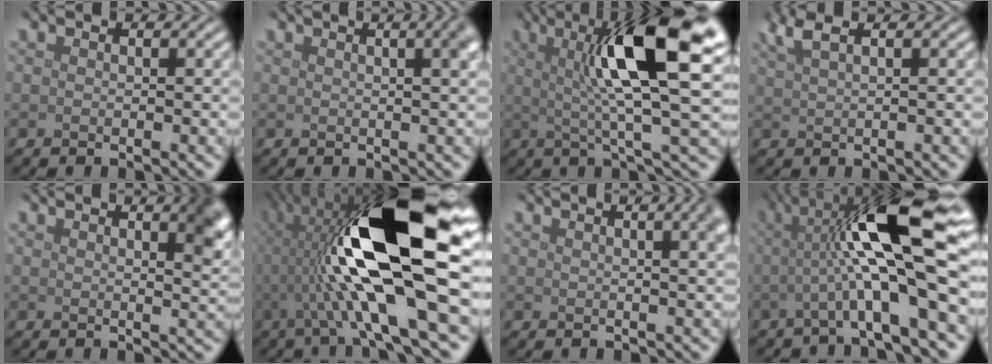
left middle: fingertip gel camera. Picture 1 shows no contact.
{"total": 6.2, "force": [2.3, 3.0, 4.9], "torque": [-0.013, 0.044, -0.006]}
{"total": 11.5, "force": [2.8, 2.6, 10.9], "torque": [-0.154, 0.011, 0.042]}
{"total": 3.3, "force": [2.2, 1.0, 2.2], "torque": [-0.029, 0.015, 0.027]}
{"total": 4.1, "force": [2.1, 1.4, 3.3], "torque": [-0.027, 0.006, 0.027]}
{"total": 16.1, "force": [0.8, 3.8, 15.6], "torque": [-0.264, 0.017, 0.012]}
{"total": 6.2, "force": [2.3, 2.9, 5.0], "torque": [-0.019, 0.040, -0.003]}
{"total": 11.9, "force": [1.2, 2.3, 11.6], "torque": [-0.185, 0.016, 0.016]}